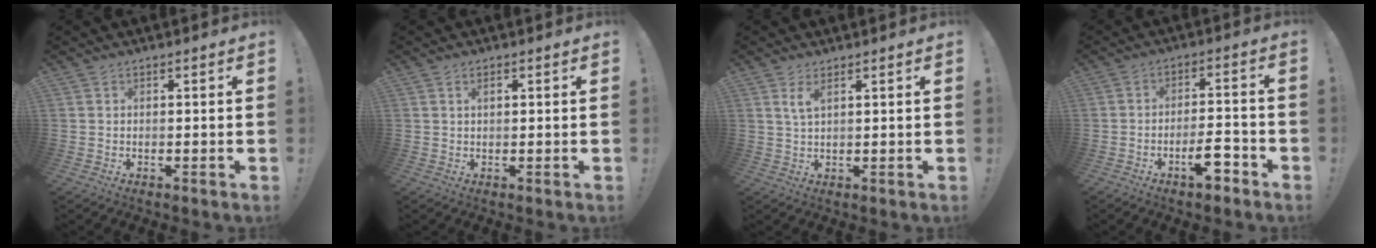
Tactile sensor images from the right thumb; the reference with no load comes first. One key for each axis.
{"total": 1.5, "fx": 0.7, "fy": 0.6, "fz": 1.2, "tx": -0.017, "ty": -0.001, "tz": 0.010}
{"total": 3.4, "fx": 2.0, "fy": 0.8, "fz": 2.6, "tx": -0.039, "ty": -0.008, "tz": 0.032}
{"total": 8.1, "fx": -5.1, "fy": 2.5, "fz": 5.8, "tx": -0.095, "ty": 0.028, "tz": -0.086}